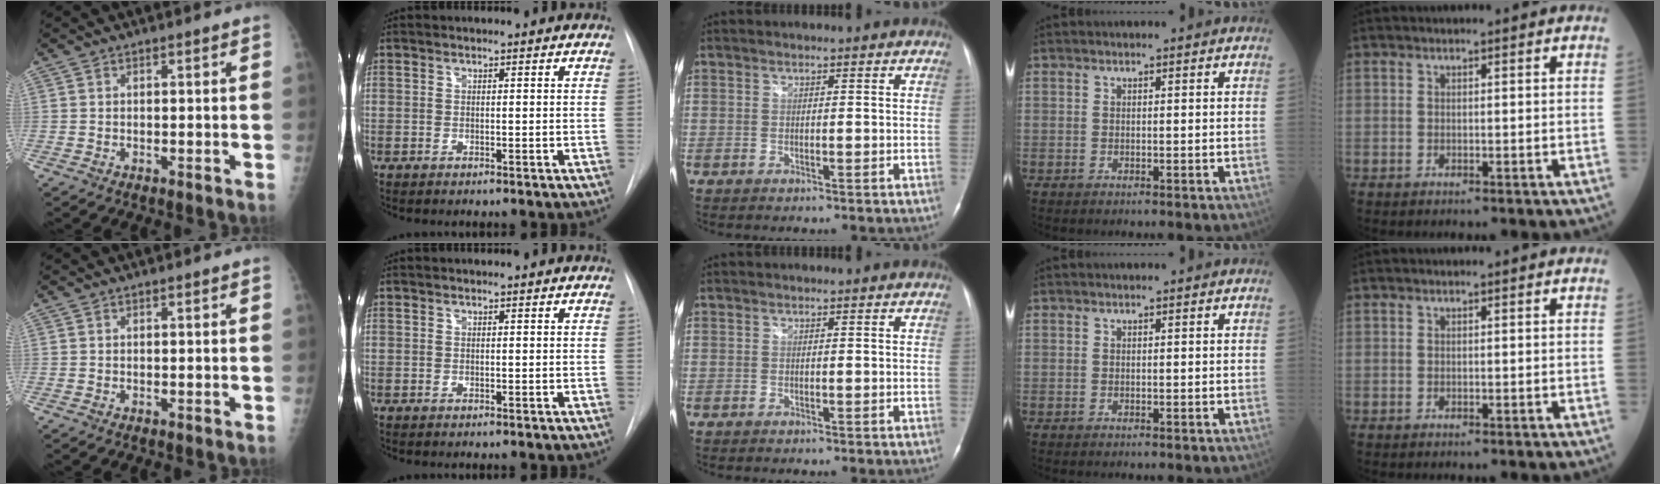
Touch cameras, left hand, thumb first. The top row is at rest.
{}